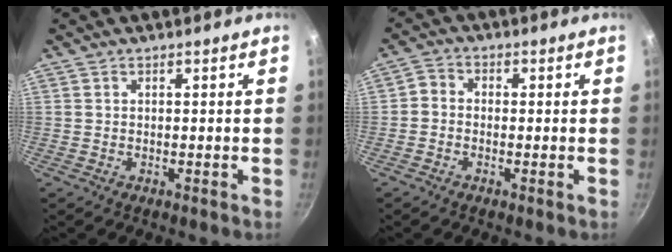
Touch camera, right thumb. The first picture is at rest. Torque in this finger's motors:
{"motor_torque": [-0.39, 0.25, 0.15, -0.47, 0.07]}